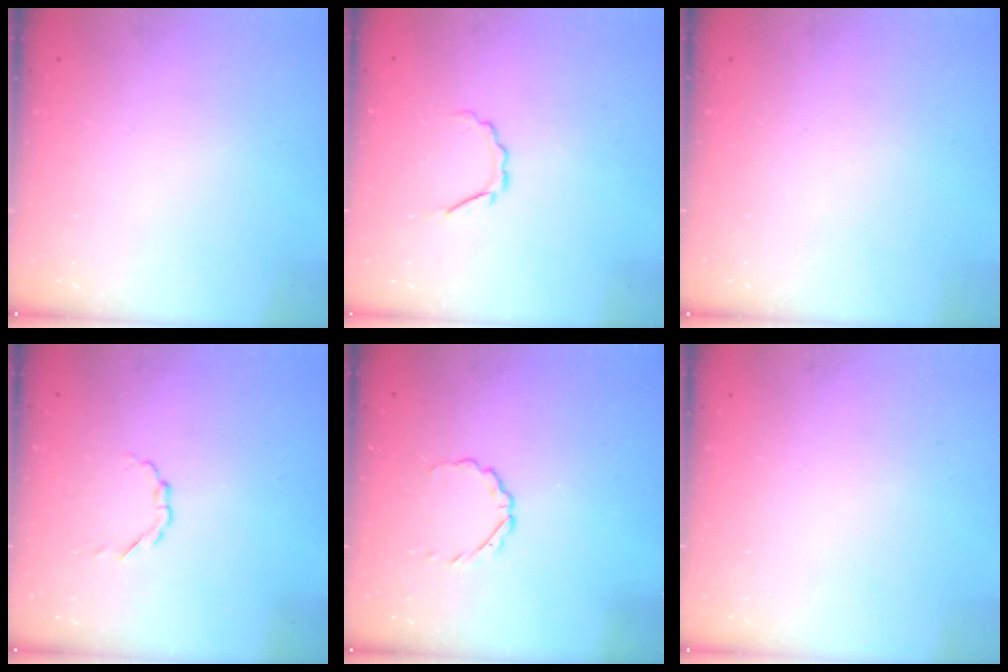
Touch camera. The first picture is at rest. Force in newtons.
{"total": 3.2, "press": 3.1, "slide": 0.7}
{"total": 0.0}
{"total": 2.7, "press": 2.5, "slide": 1.0}
{"total": 2.0, "press": 1.8, "slide": 0.7}
{"total": 0.0}